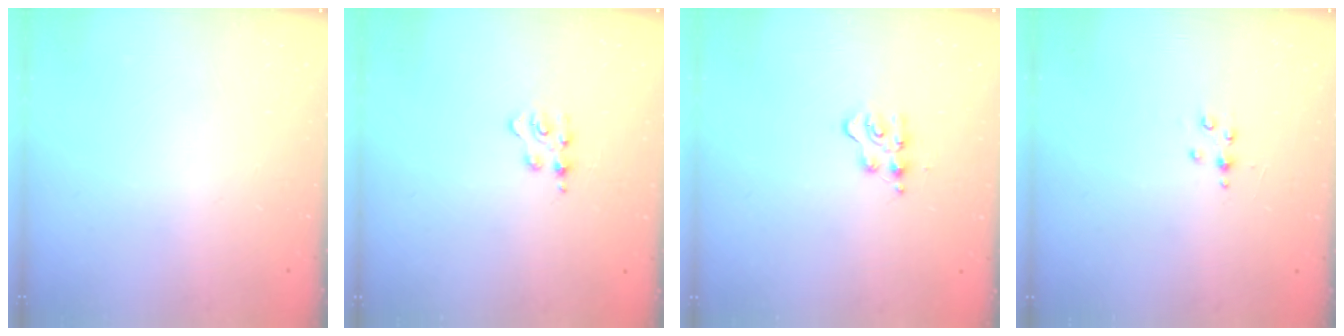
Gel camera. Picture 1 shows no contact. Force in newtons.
{"total": 4.0, "press": 3.9, "slide": 0.5}
{"total": 5.8, "press": 5.8, "slide": 0.6}
{"total": 3.9, "press": 3.8, "slide": 0.6}